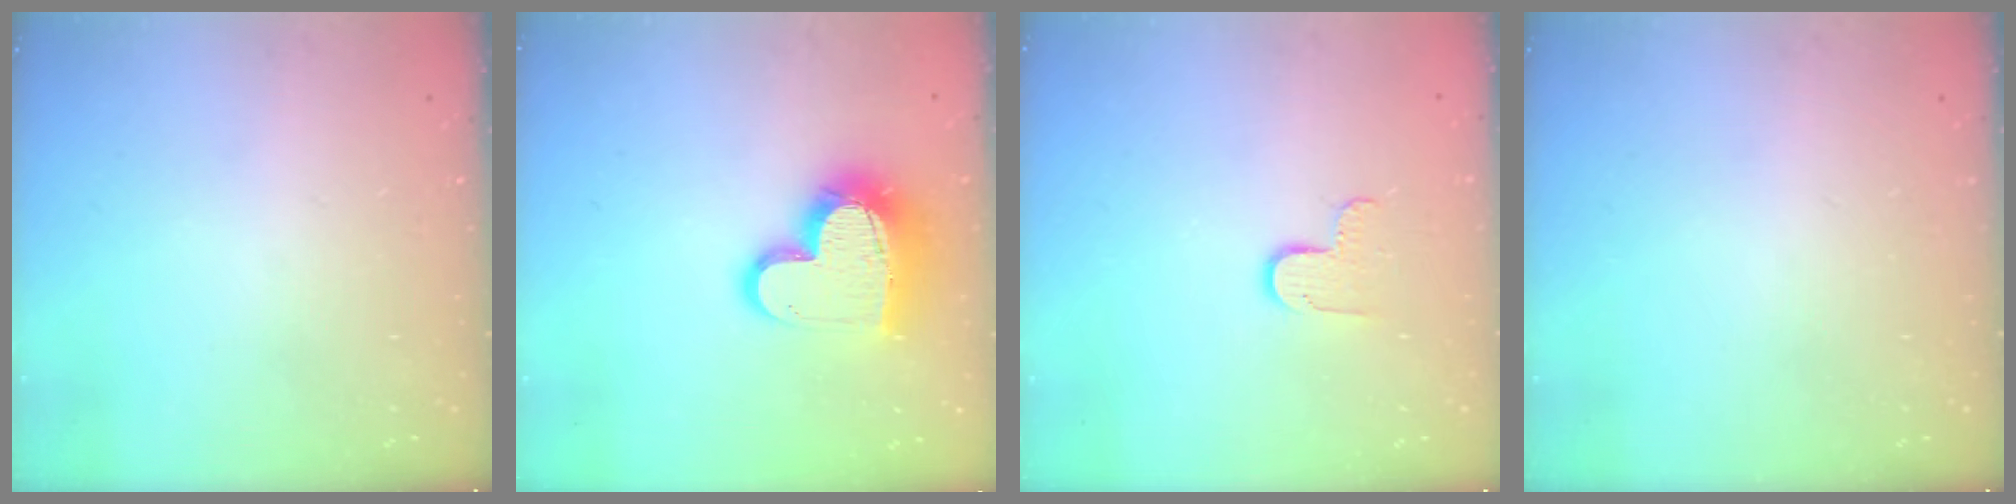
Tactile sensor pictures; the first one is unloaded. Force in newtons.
{"total": 16.5, "press": 16.5, "slide": 0.5}
{"total": 5.8, "press": 5.8, "slide": 0.8}
{"total": 0.0}